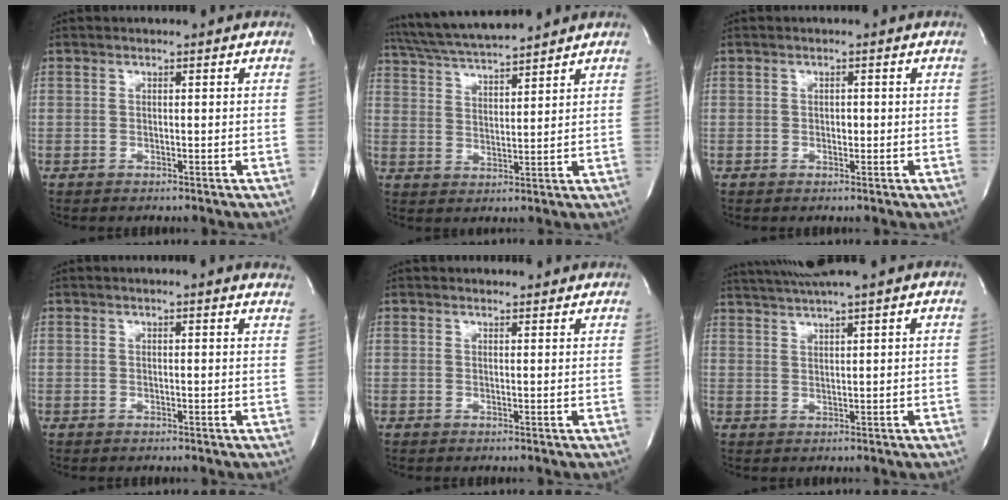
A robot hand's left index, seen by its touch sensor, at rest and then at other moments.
{"total": 11.7, "force": [10.7, 0.6, 4.6], "torque": [-0.091, 0.021, 0.186]}
{"total": 0.7, "force": [-0.3, 0.5, 0.4], "torque": [-0.003, -0.003, -0.007]}
{"total": 5.8, "force": [5.6, 0.4, 1.3], "torque": [-0.009, -0.013, 0.033]}
{"total": 5.0, "force": [4.8, 1.2, 0.9], "torque": [-0.008, 0.008, 0.046]}
{"total": 6.5, "force": [5.6, -1.5, 2.9], "torque": [-0.053, 0.016, 0.093]}